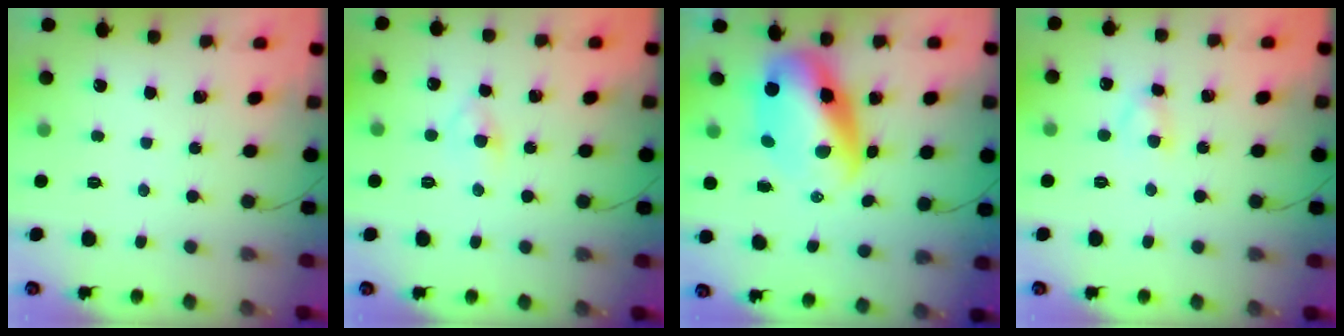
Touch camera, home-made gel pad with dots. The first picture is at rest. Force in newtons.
{"total": 2.8, "press": 2.7, "slide": 0.8}
{"total": 9.8, "press": 9.5, "slide": 2.5}
{"total": 3.5, "press": 3.2, "slide": 1.4}